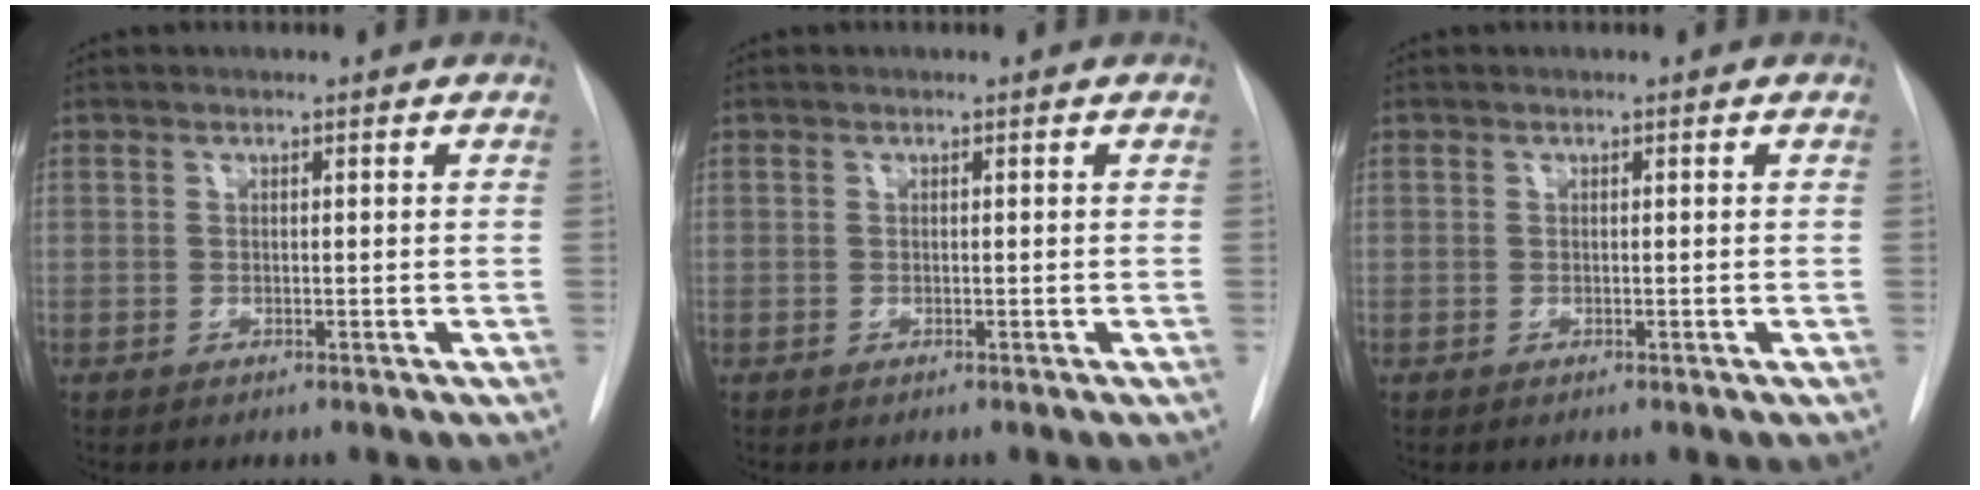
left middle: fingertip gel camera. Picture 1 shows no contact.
{"total": 0.0}
{"total": 0.0}